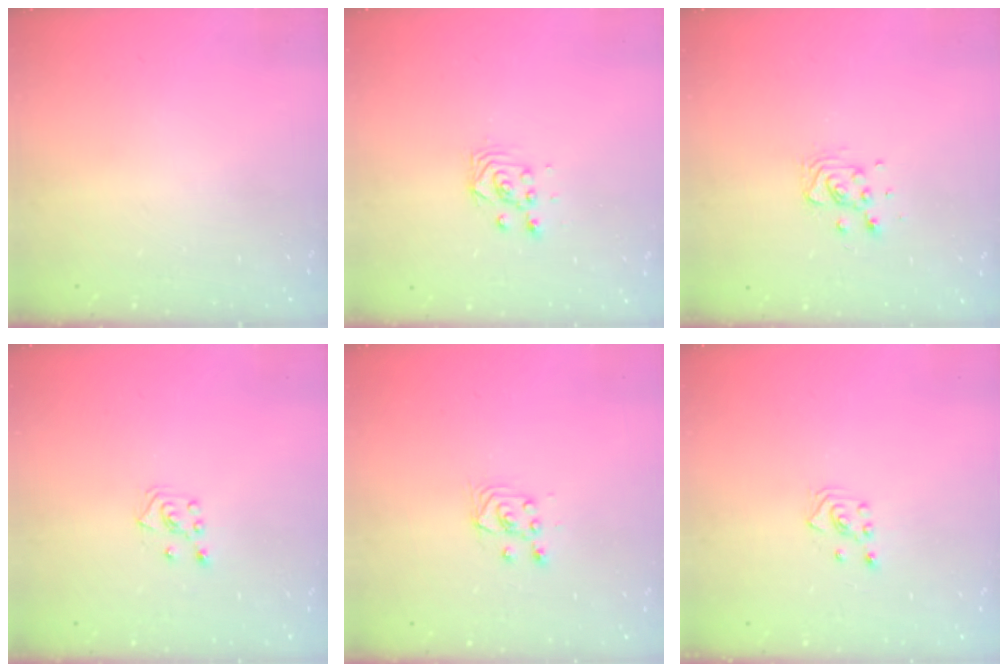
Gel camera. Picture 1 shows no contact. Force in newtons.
{"total": 2.9, "press": 2.9, "slide": 0.4}
{"total": 8.3, "press": 8.0, "slide": 2.1}
{"total": 3.8, "press": 3.8, "slide": 0.3}
{"total": 2.9, "press": 2.7, "slide": 1.0}
{"total": 2.5, "press": 2.3, "slide": 1.0}